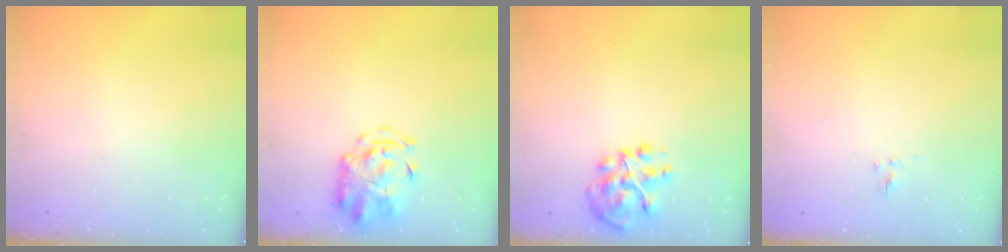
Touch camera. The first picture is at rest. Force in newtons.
{"total": 3.2, "press": 3.0, "slide": 1.0}
{"total": 8.7, "press": 8.6, "slide": 1.4}
{"total": 1.0, "press": 0.8, "slide": 0.6}